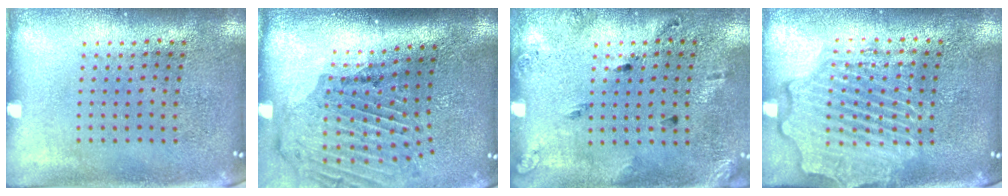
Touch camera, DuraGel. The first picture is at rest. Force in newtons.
{"total": 2.1, "press": 1.9, "slide": 0.8}
{"total": 1.8, "press": 1.1, "slide": 1.5}
{"total": 4.3, "press": 4.3, "slide": 0.5}